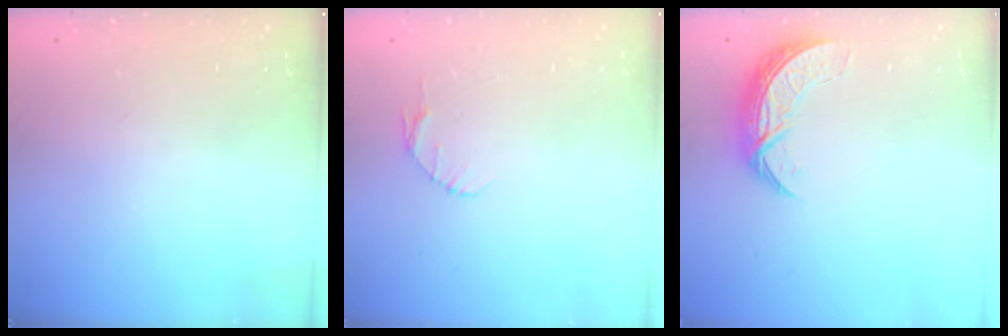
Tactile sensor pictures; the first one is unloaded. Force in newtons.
{"total": 4.0, "press": 4.0, "slide": 0.6}
{"total": 7.7, "press": 7.6, "slide": 0.7}